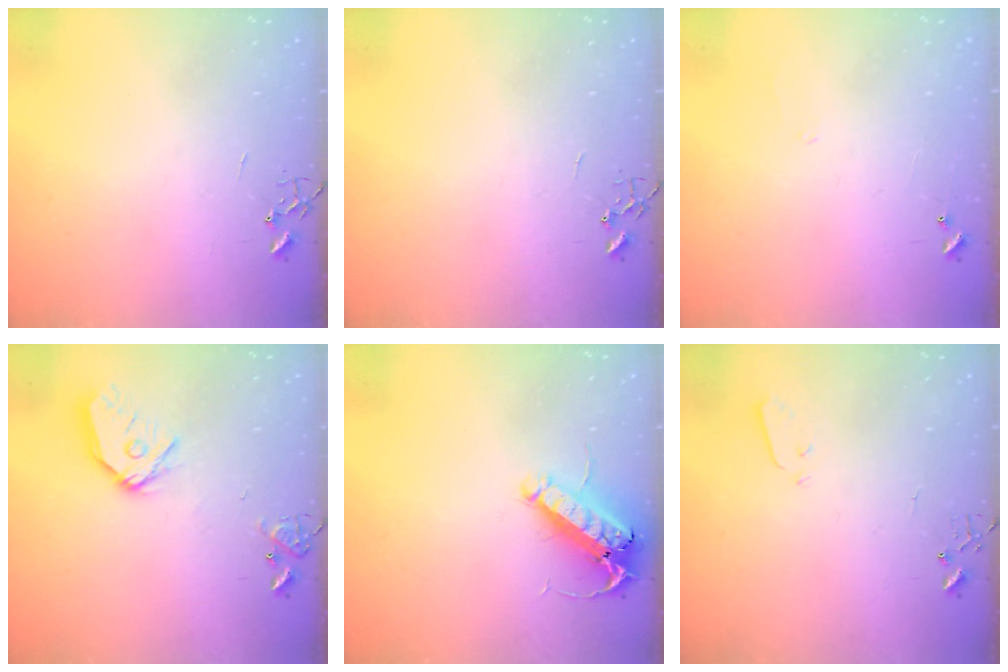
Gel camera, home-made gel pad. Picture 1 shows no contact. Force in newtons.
{"total": 0.0}
{"total": 5.6, "press": 5.6, "slide": 0.4}
{"total": 13.7, "press": 13.6, "slide": 1.7}
{"total": 15.2, "press": 15.0, "slide": 2.7}
{"total": 3.0, "press": 2.9, "slide": 0.3}